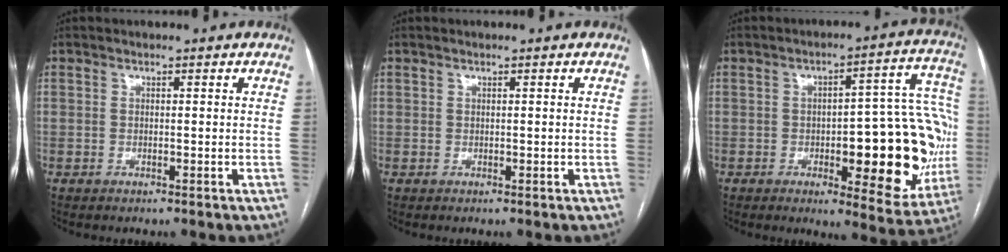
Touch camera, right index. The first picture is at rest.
{"total": 0.0}
{"total": 21.2, "force": [-3.3, 7.3, 19.6], "torque": [-0.190, 0.036, -0.025]}